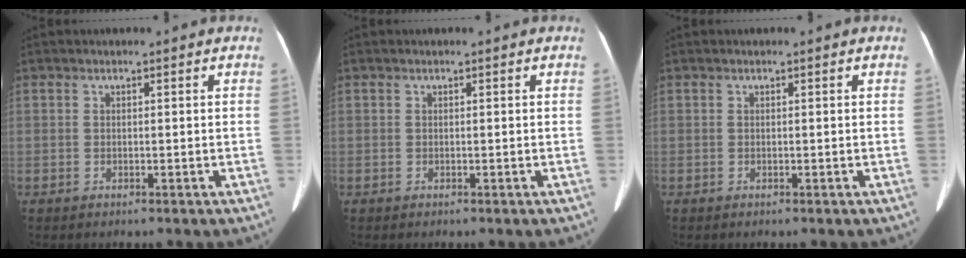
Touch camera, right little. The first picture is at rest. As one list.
[{"total": 0.0}, {"total": 0.0}]